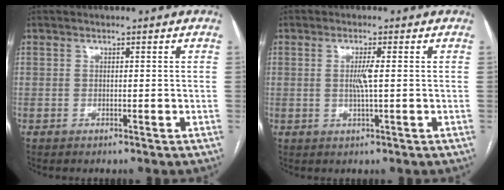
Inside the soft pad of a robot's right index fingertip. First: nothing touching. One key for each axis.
{"total": 2.7, "fx": 0.2, "fy": -0.2, "fz": 2.7, "tx": -0.054, "ty": -0.003, "tz": 0.003}